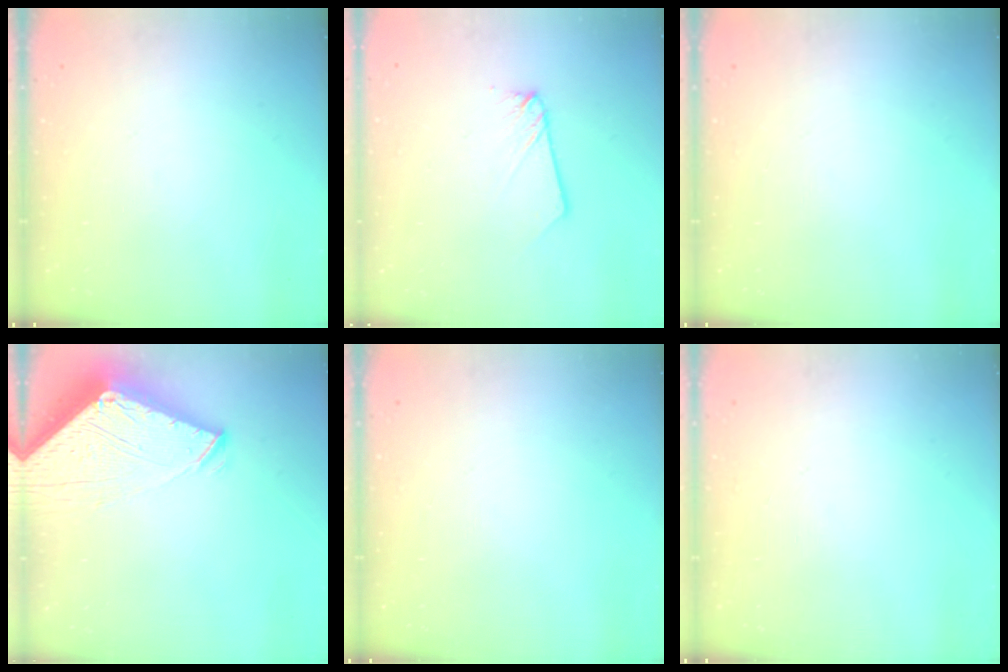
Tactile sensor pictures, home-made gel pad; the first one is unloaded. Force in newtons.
{"total": 2.6, "press": 2.6, "slide": 0.2}
{"total": 0.0}
{"total": 11.3, "press": 11.3, "slide": 1.1}
{"total": 0.0}
{"total": 0.0}